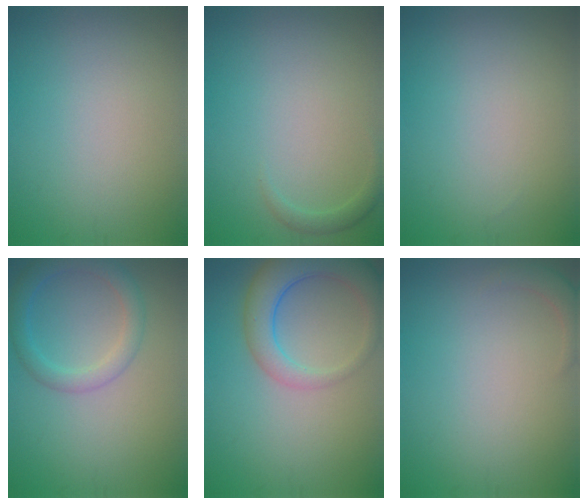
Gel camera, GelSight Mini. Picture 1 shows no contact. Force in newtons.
{"total": 1.2, "press": 1.1, "slide": 0.1}
{"total": 0.0}
{"total": 3.1, "press": 3.1, "slide": 0.3}
{"total": 5.5, "press": 5.5, "slide": 0.6}
{"total": 1.6, "press": 1.6, "slide": 0.3}